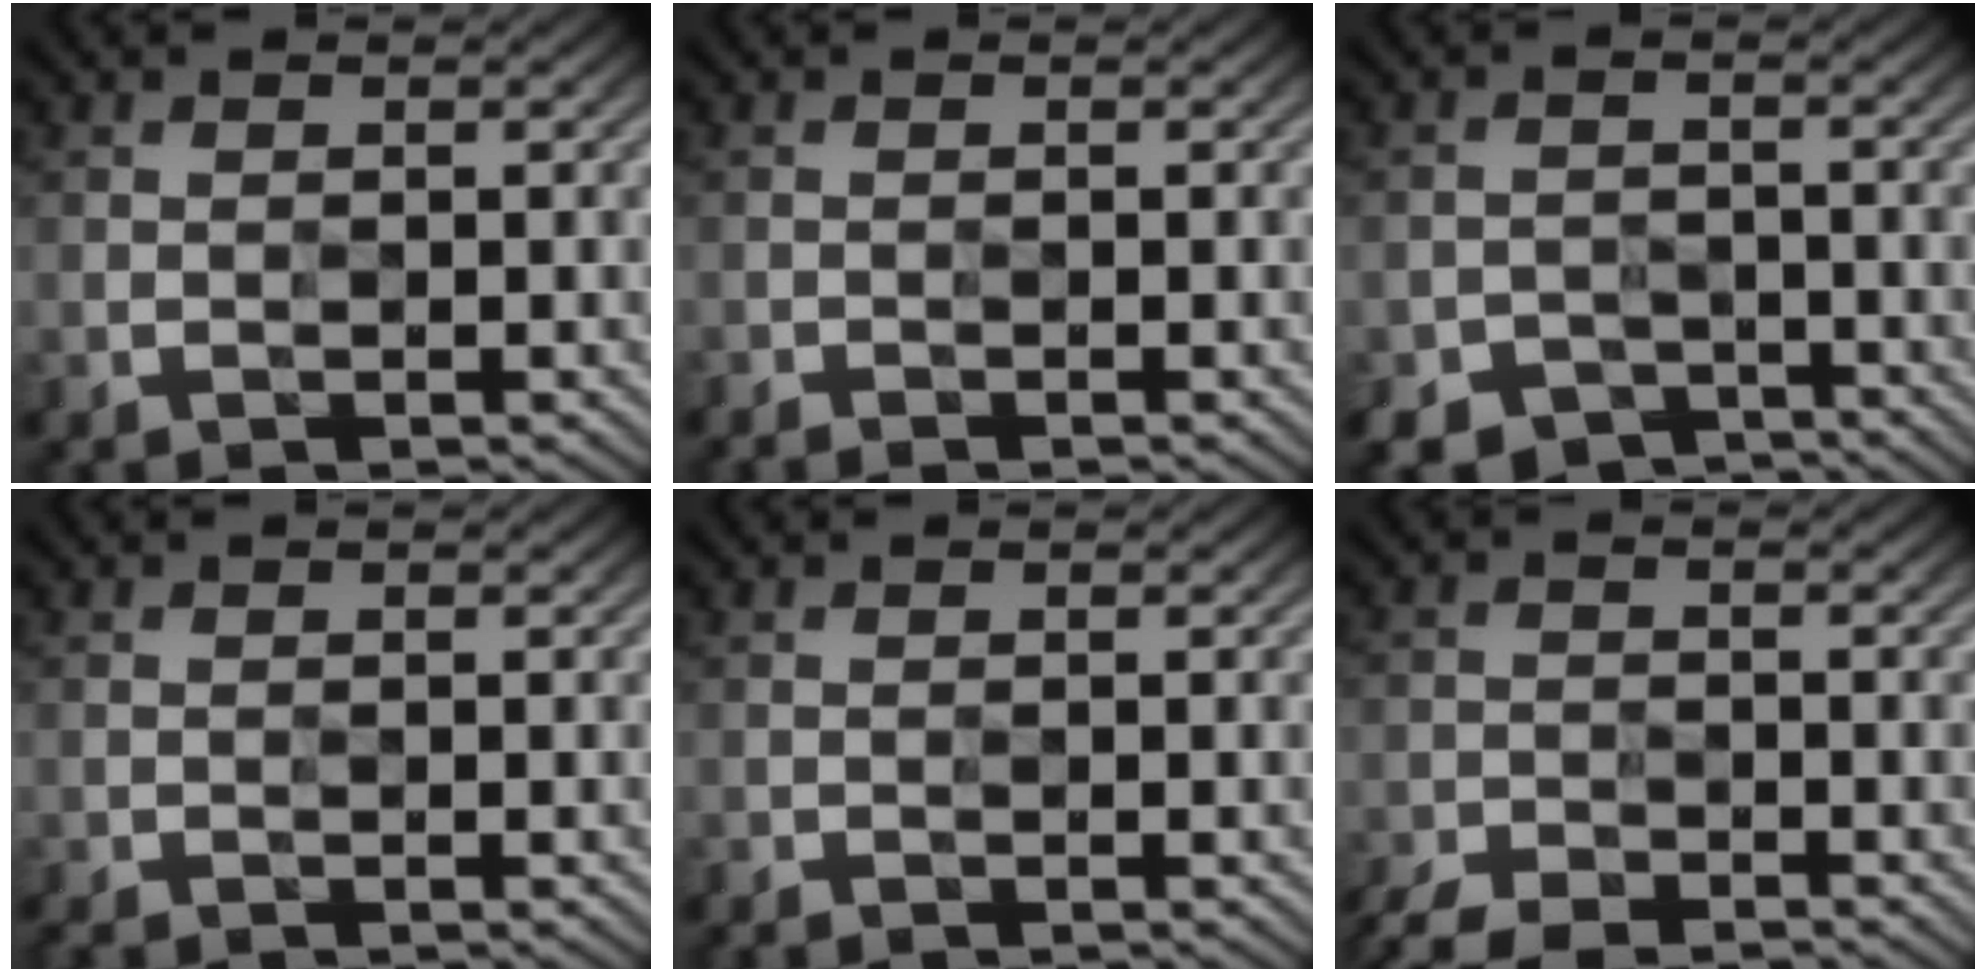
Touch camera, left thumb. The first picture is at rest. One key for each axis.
{"total": 1.1, "fx": -0.9, "fy": -0.2, "fz": 0.6, "tx": -0.012, "ty": -0.002, "tz": -0.017}
{"total": 2.5, "fx": -1.9, "fy": 1.0, "fz": -1.1, "tx": 0.020, "ty": 0.000, "tz": -0.041}
{"total": 0.9, "fx": -0.7, "fy": 0.0, "fz": 0.5, "tx": -0.014, "ty": -0.003, "tz": -0.014}
{"total": 0.5, "fx": -0.4, "fy": -0.2, "fz": 0.2, "tx": -0.005, "ty": -0.001, "tz": -0.010}
{"total": 6.1, "fx": -5.1, "fy": 2.2, "fz": 2.5, "tx": -0.060, "ty": -0.020, "tz": -0.096}